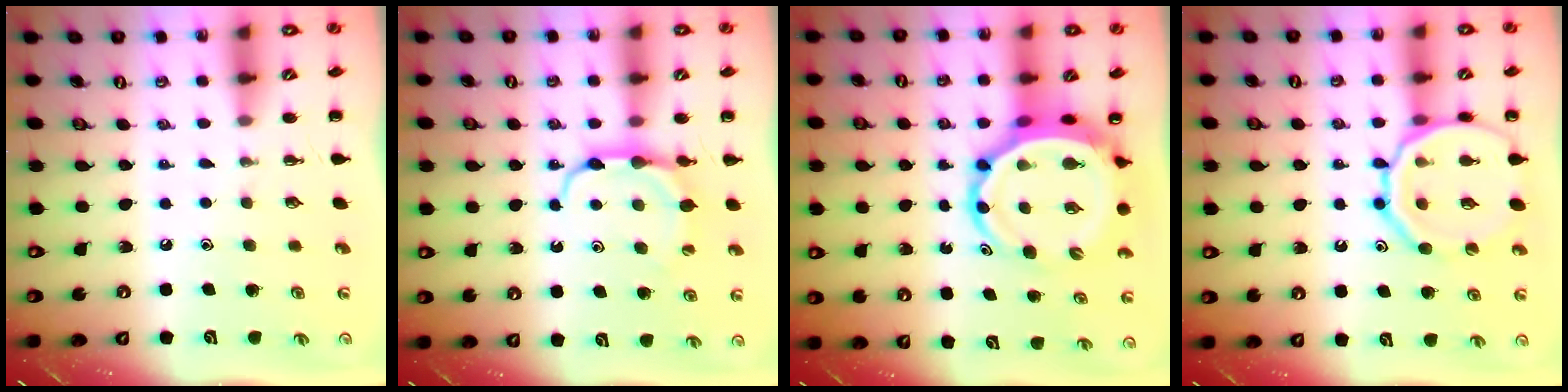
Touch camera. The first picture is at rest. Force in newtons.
{"total": 7.9, "press": 7.8, "slide": 1.0}
{"total": 9.0, "press": 8.6, "slide": 2.7}
{"total": 16.7, "press": 16.6, "slide": 1.9}